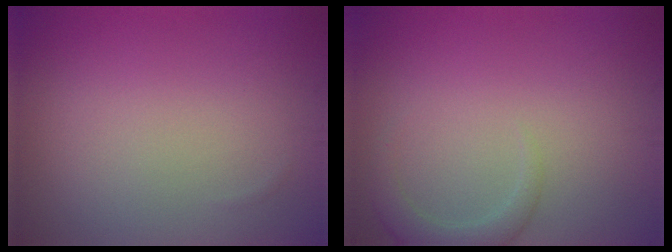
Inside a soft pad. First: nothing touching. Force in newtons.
{"total": 2.4, "press": 2.4, "slide": 0.3}